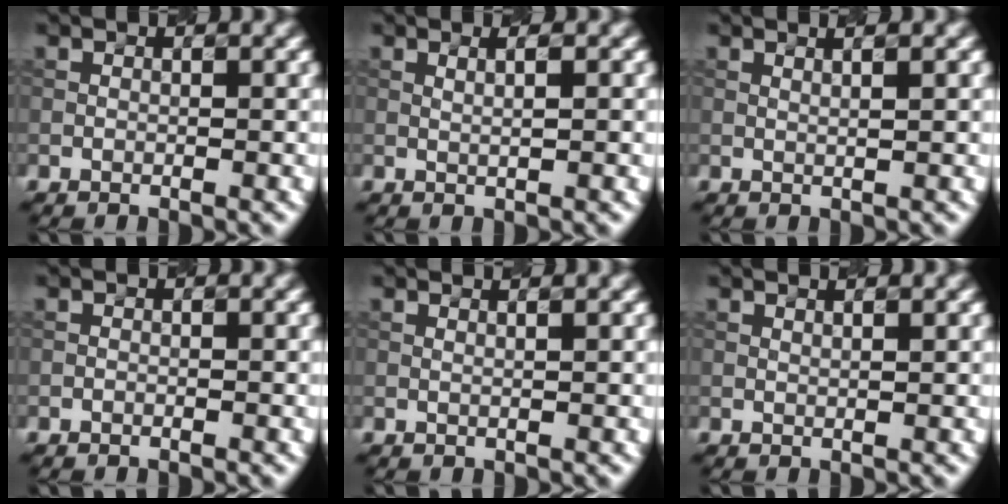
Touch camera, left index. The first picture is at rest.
{"total": 1.8, "force": [0.6, 0.5, 1.7], "torque": [-0.017, -0.003, -0.001]}
{"total": 1.8, "force": [0.9, 0.5, 1.5], "torque": [-0.014, 0.002, 0.003]}
{"total": 0.0}
{"total": 1.6, "force": [1.0, 0.6, 1.1], "torque": [-0.007, 0.000, -0.003]}
{"total": 1.1, "force": [0.8, 0.2, 0.7], "torque": [-0.009, 0.001, 0.009]}